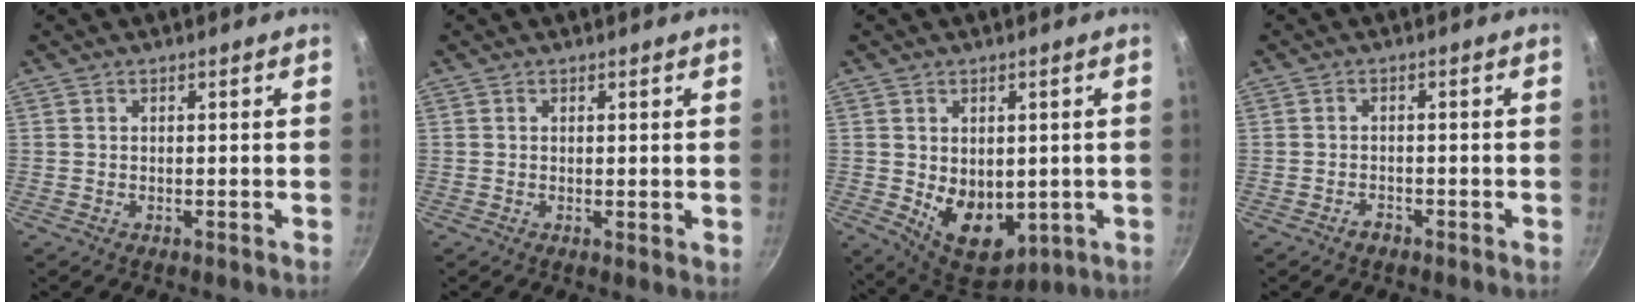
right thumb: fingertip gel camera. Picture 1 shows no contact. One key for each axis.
{"total": 1.0, "fx": 0.3, "fy": 0.3, "fz": 0.9, "tx": -0.010, "ty": -0.009, "tz": 0.001}
{"total": 11.1, "fx": -0.9, "fy": 7.8, "fz": 7.9, "tx": -0.092, "ty": -0.024, "tz": 0.011}
{"total": 1.7, "fx": -1.3, "fy": 0.8, "fz": 0.6, "tx": -0.005, "ty": 0.014, "tz": -0.021}